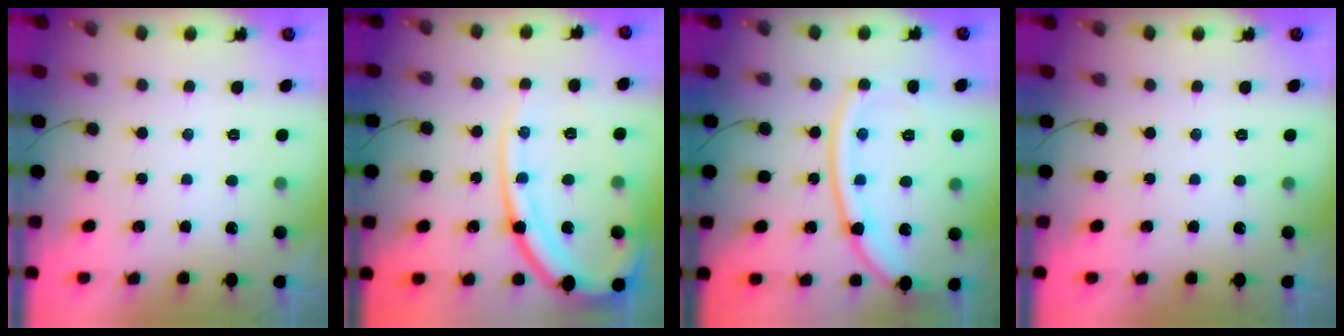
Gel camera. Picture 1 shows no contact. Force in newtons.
{"total": 16.1, "press": 16.0, "slide": 2.0}
{"total": 14.1, "press": 14.0, "slide": 0.8}
{"total": 0.0}